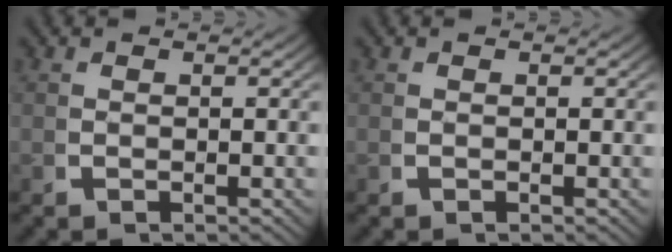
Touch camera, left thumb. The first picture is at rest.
{"total": 0.0}